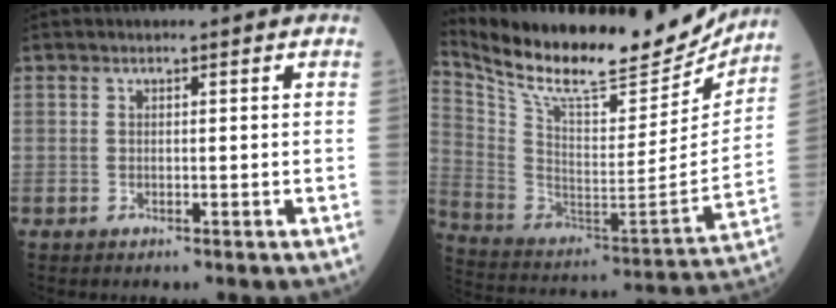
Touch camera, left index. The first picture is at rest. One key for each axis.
{"total": 25.3, "fx": 22.1, "fy": 5.6, "fz": 10.8, "tx": -0.208, "ty": -0.038, "tz": 0.343}